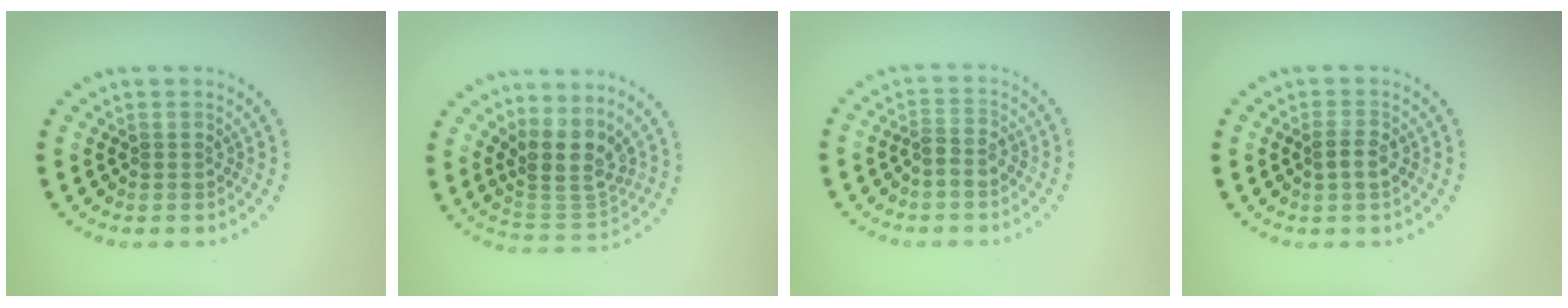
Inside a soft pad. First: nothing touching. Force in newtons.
{"total": 4.0, "press": 3.2, "slide": 2.5}
{"total": 1.8, "press": 1.6, "slide": 0.9}
{"total": 1.9, "press": 1.8, "slide": 0.6}